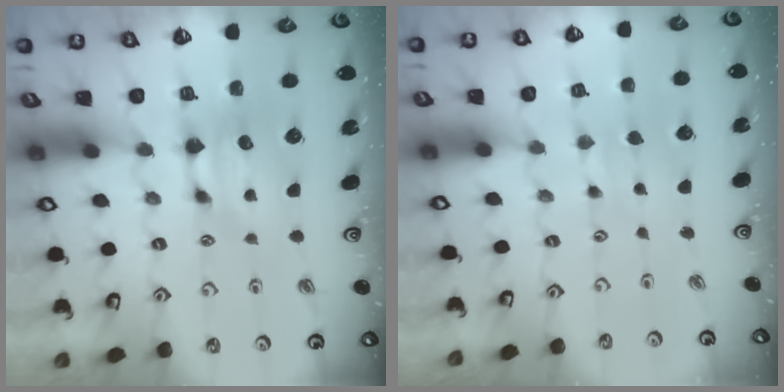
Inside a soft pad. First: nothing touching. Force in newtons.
{"total": 2.9, "press": 2.9, "slide": 0.0}